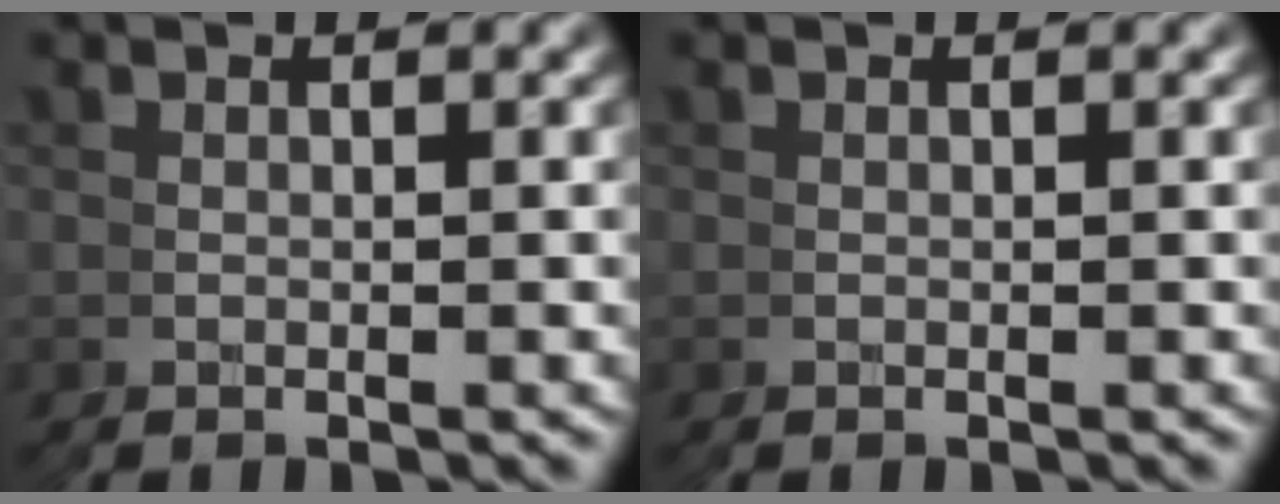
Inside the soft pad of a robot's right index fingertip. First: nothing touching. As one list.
[{"total": 0.0}]